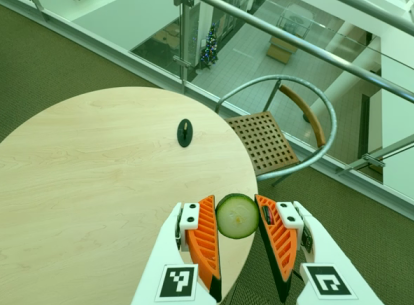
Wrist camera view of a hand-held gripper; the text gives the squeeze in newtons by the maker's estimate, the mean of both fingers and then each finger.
{"total": 7.4, "left": 7.4, "right": 7.4}